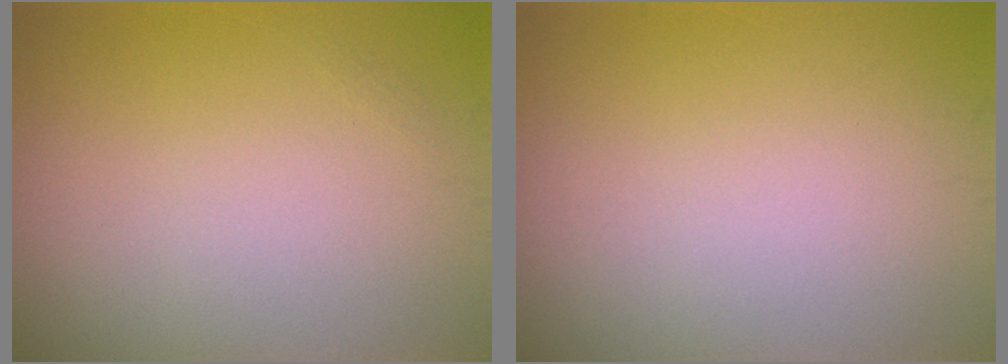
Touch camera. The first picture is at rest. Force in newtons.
{"total": 0.0}